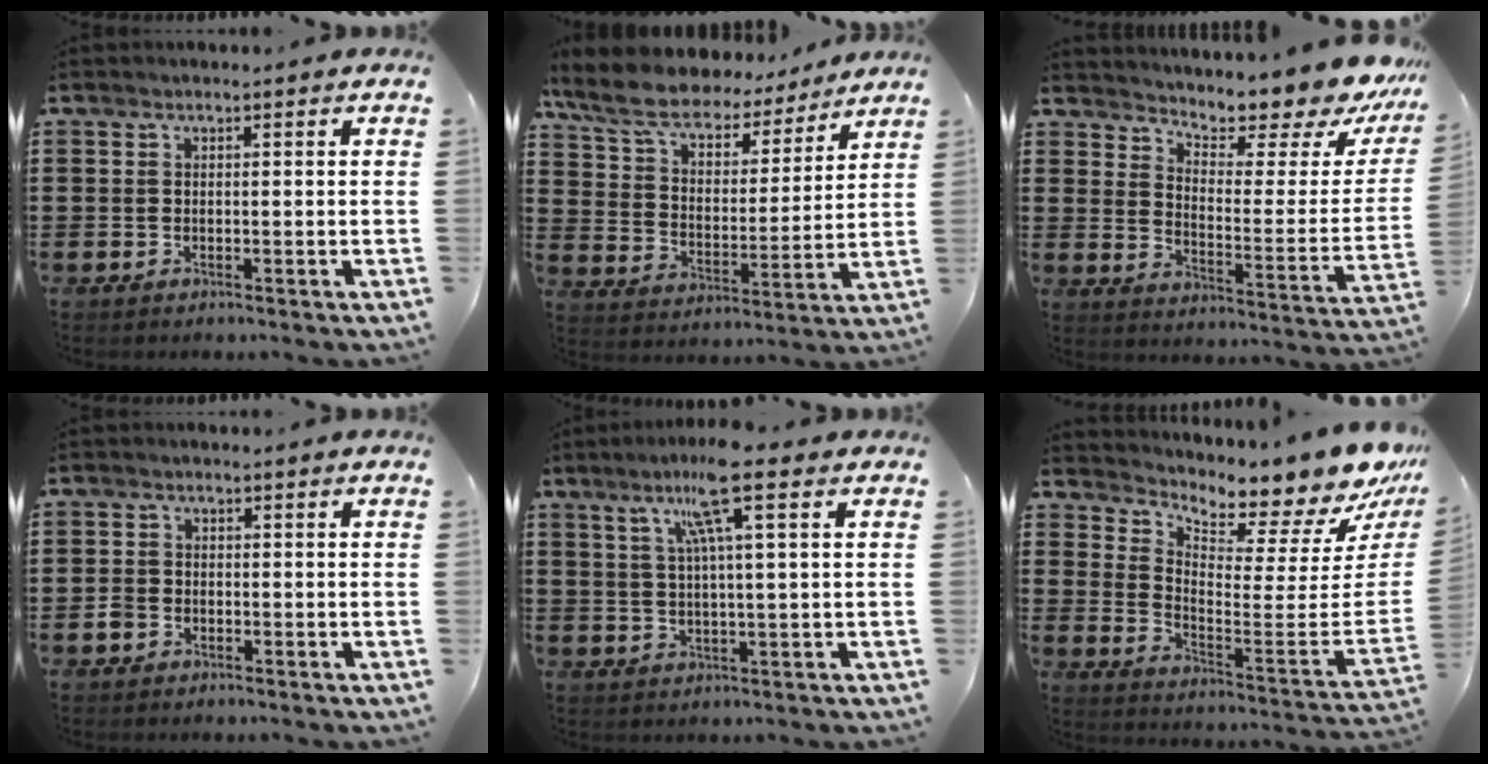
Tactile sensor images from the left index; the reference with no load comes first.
{"total": 9.0, "force": [7.8, 2.6, 3.5], "torque": [-0.102, -0.040, 0.138]}
{"total": 7.8, "force": [7.4, 0.6, 2.2], "torque": [-0.047, -0.075, 0.120]}
{"total": 1.7, "force": [-1.0, 1.3, 0.6], "torque": [-0.014, 0.003, -0.020]}
{"total": 8.4, "force": [4.2, 0.1, 7.3], "torque": [-0.150, 0.008, 0.068]}
{"total": 5.3, "force": [4.9, 0.9, 1.6], "torque": [-0.036, -0.077, 0.078]}